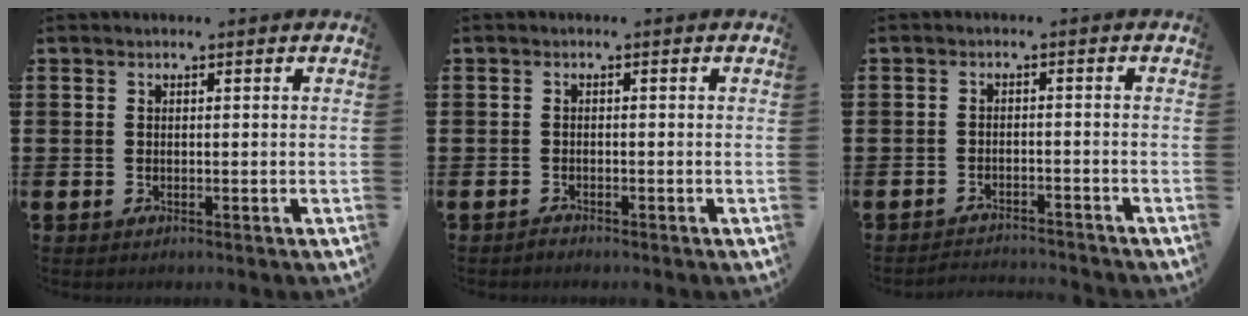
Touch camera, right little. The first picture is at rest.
{"total": 0.7, "force": [-0.7, 0.1, 0.0], "torque": [-0.003, -0.002, -0.014]}
{"total": 2.0, "force": [-2.0, -0.1, -0.2], "torque": [-0.003, 0.005, -0.043]}